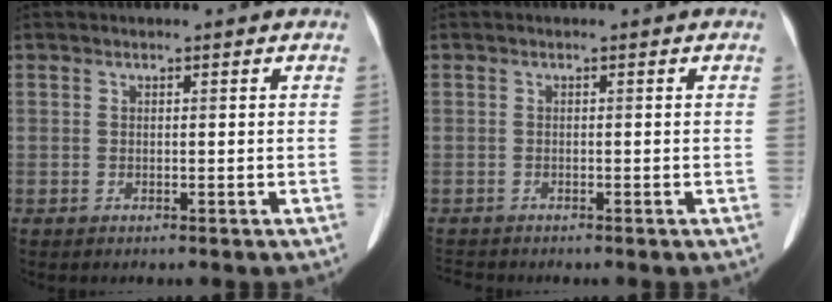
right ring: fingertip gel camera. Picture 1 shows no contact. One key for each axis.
{"total": 1.4, "fx": -1.3, "fy": 0.2, "fz": 0.1, "tx": -0.004, "ty": -0.006, "tz": -0.021}